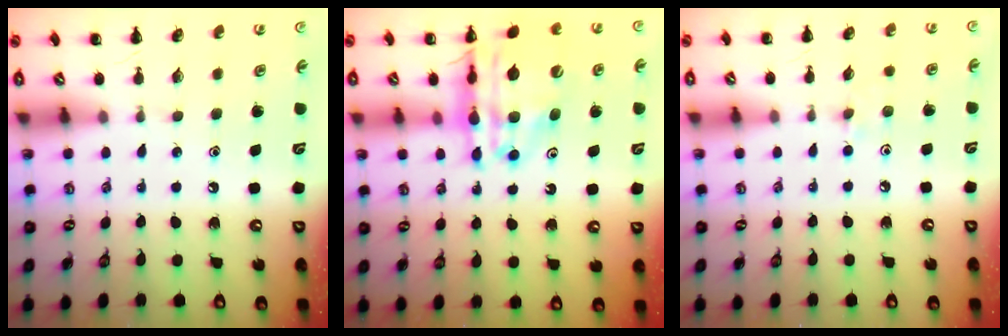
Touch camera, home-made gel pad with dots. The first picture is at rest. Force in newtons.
{"total": 18.3, "press": 18.0, "slide": 3.7}
{"total": 4.0, "press": 3.7, "slide": 1.4}